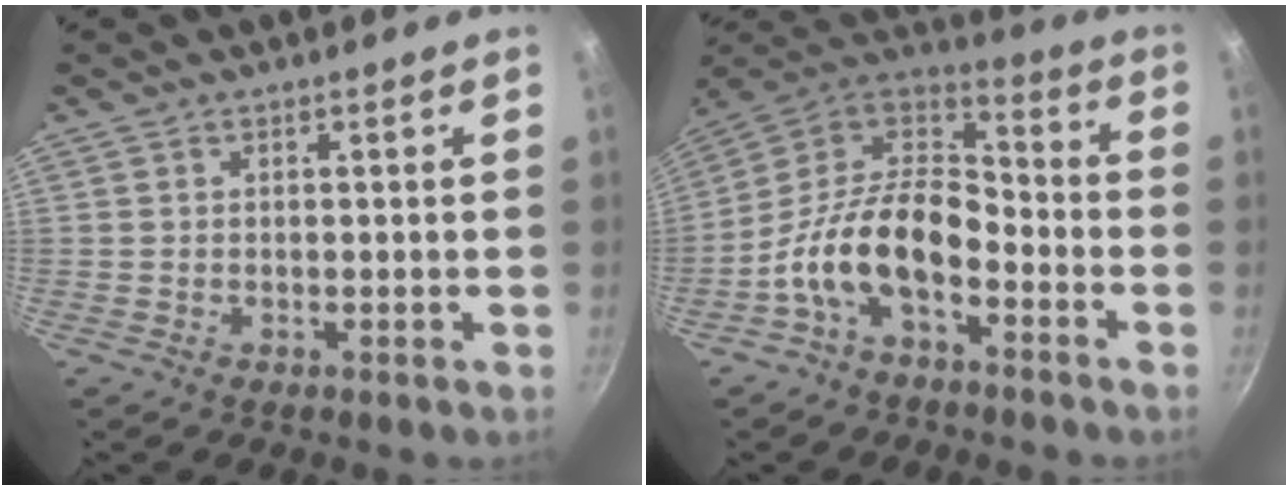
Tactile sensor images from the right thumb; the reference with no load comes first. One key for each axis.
{"total": 16.2, "fx": -6.4, "fy": 9.1, "fz": 11.8, "tx": -0.199, "ty": 0.072, "tz": -0.141}